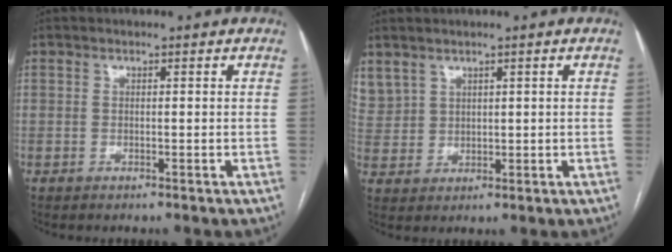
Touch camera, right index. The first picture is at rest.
{"total": 7.2, "force": [4.6, 5.0, 2.3], "torque": [-0.069, 0.015, 0.112]}